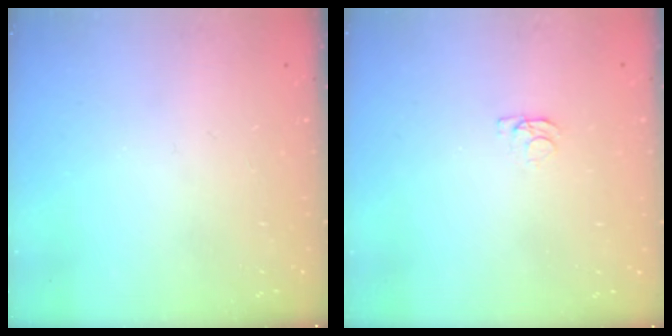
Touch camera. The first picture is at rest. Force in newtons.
{"total": 1.2, "press": 1.1, "slide": 0.3}